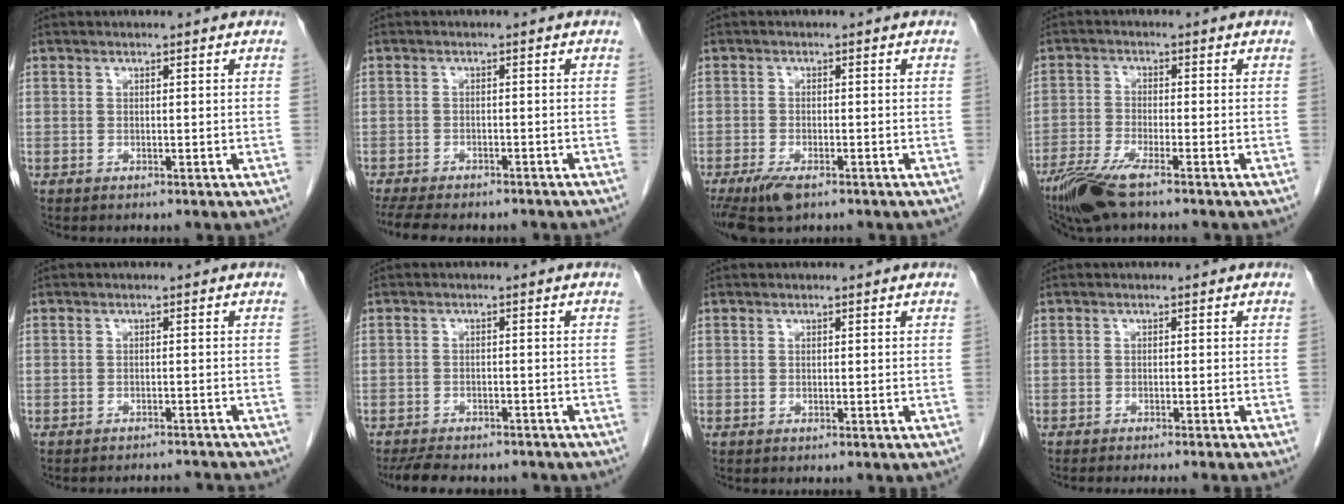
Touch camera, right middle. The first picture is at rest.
{"total": 12.1, "force": [-10.1, 3.9, 5.5], "torque": [-0.109, -0.008, -0.134]}
{"total": 5.3, "force": [-3.5, 1.7, 3.6], "torque": [-0.070, -0.011, -0.060]}
{"total": 7.0, "force": [-5.1, 0.6, 4.8], "torque": [-0.099, -0.017, -0.100]}
{"total": 5.6, "force": [-5.6, 0.3, 0.5], "torque": [-0.005, 0.005, -0.068]}
{"total": 10.1, "force": [-8.8, 3.2, 3.8], "torque": [-0.070, -0.007, -0.116]}
{"total": 0.0}
{"total": 6.8, "force": [-6.1, -0.7, 3.0], "torque": [-0.019, -0.014, -0.083]}